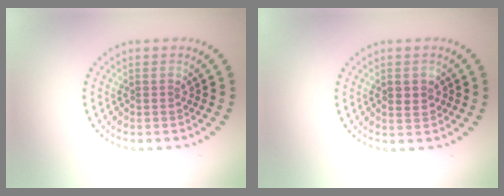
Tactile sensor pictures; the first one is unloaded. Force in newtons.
{"total": 1.3, "press": 1.3, "slide": 0.3}